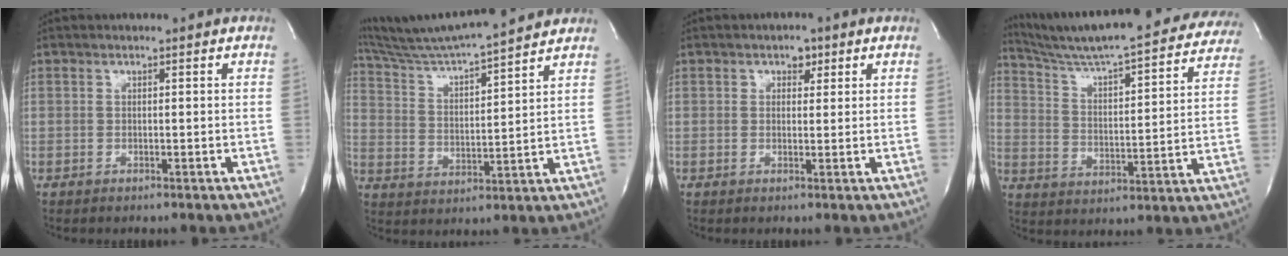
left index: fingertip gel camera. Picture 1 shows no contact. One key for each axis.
{"total": 17.9, "fx": 16.4, "fy": 0.3, "fz": 7.3, "tx": -0.139, "ty": 0.017, "tz": 0.260}
{"total": 1.9, "fx": 1.0, "fy": 1.3, "fz": 1.0, "tx": -0.011, "ty": 0.005, "tz": 0.013}
{"total": 28.8, "fx": 26.0, "fy": 3.3, "fz": 12.0, "tx": -0.190, "ty": -0.046, "tz": 0.340}